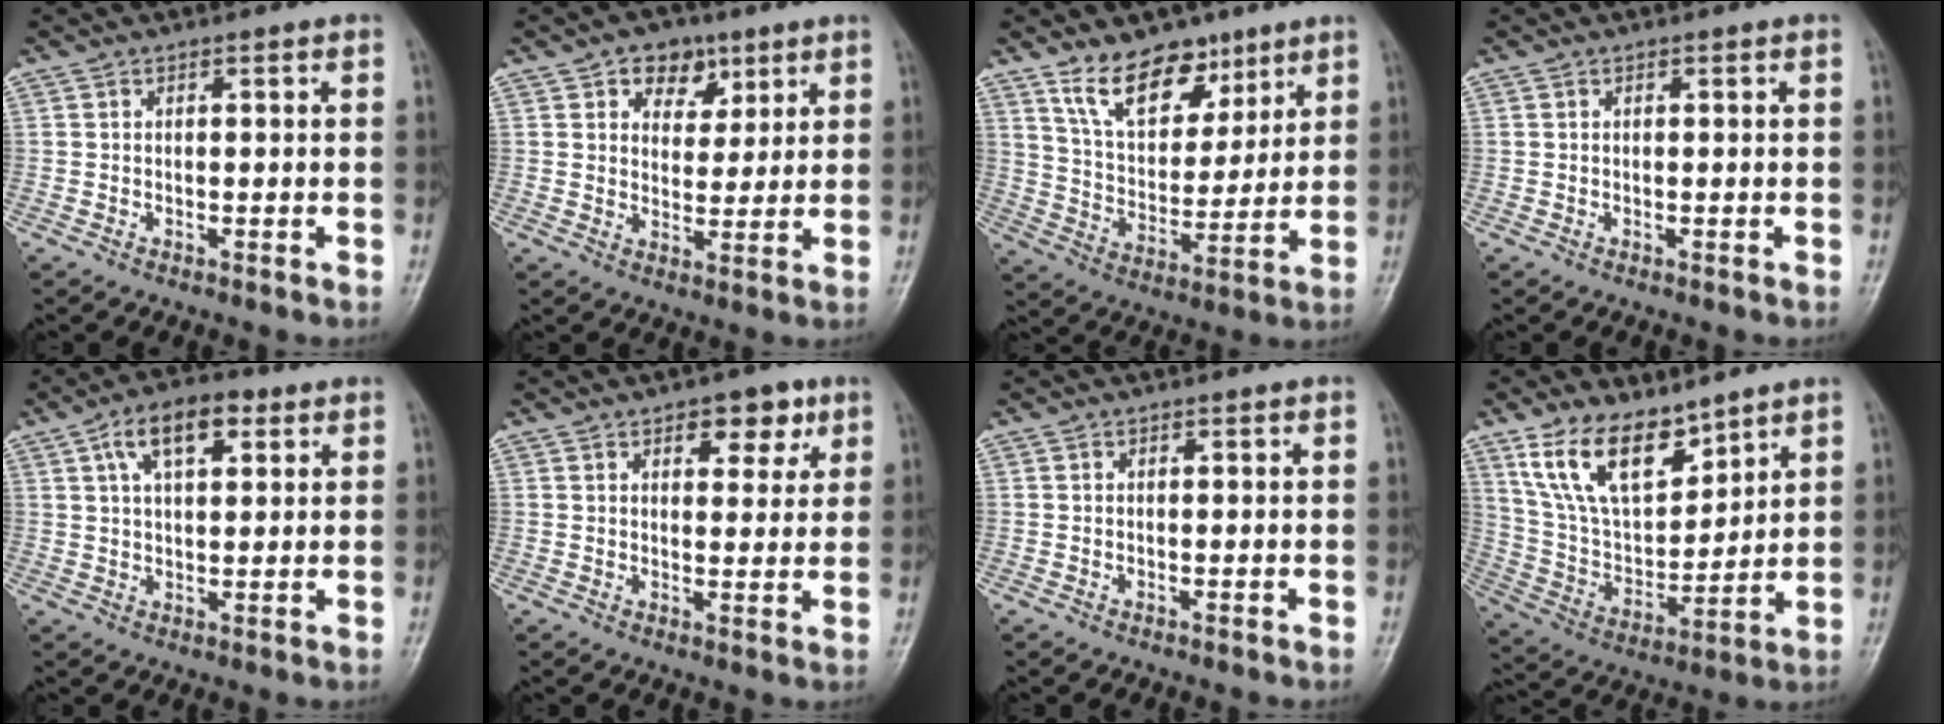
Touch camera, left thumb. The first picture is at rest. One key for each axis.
{"total": 7.3, "fx": 3.9, "fy": 5.2, "fz": 3.2, "tx": -0.011, "ty": -0.013, "tz": 0.056}
{"total": 12.8, "fx": 8.6, "fy": 7.1, "fz": 6.1, "tx": -0.063, "ty": -0.059, "tz": 0.156}
{"total": 0.0}
{"total": 9.3, "fx": 4.0, "fy": 4.7, "fz": 6.9, "tx": -0.107, "ty": 0.004, "tz": 0.063}
{"total": 6.5, "fx": 3.5, "fy": 3.5, "fz": 4.2, "tx": -0.025, "ty": -0.014, "tz": 0.043}
{"total": 0.0}
{"total": 14.6, "fx": 10.0, "fy": 7.1, "fz": 8.0, "tx": -0.114, "ty": -0.055, "tz": 0.206}